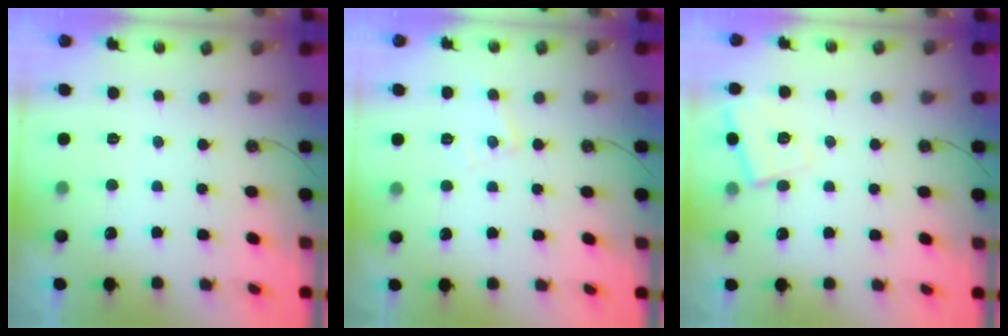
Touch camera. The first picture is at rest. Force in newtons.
{"total": 6.3, "press": 6.2, "slide": 0.4}
{"total": 7.0, "press": 6.9, "slide": 1.0}